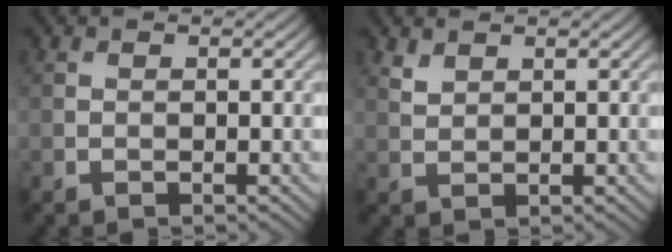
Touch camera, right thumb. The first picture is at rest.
{"total": 1.6, "force": [1.4, 0.7, 0.6], "torque": [-0.020, -0.001, 0.034]}